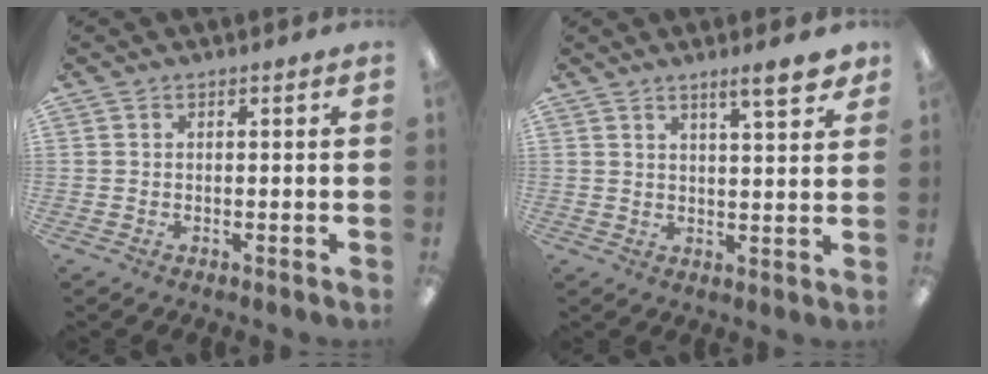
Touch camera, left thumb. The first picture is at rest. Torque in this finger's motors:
{"motor_torque": [0.05, 0.04, -0.13, -0.13, 0.07]}